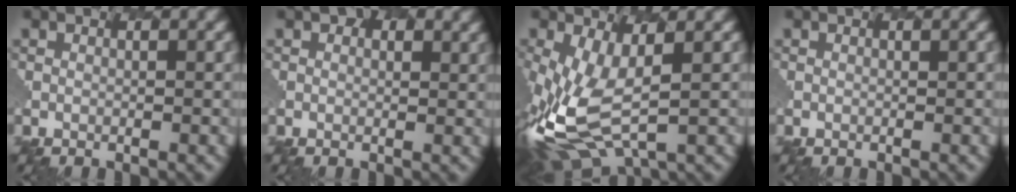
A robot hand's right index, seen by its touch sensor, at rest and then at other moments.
{"total": 3.2, "force": [1.5, 2.1, 1.8], "torque": [0.002, 0.016, -0.005]}
{"total": 8.1, "force": [-2.3, 4.2, 6.5], "torque": [-0.174, -0.021, -0.036]}
{"total": 0.0}